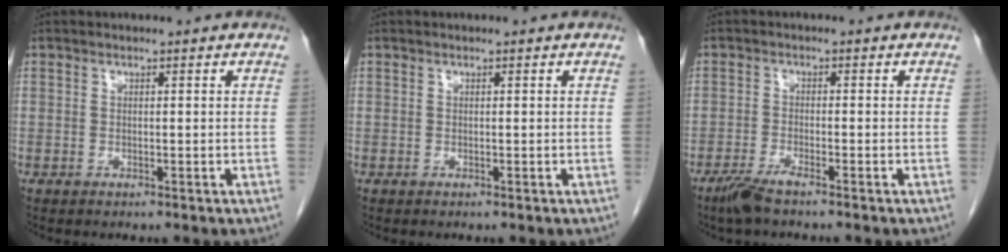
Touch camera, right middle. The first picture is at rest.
{"total": 0.0}
{"total": 3.5, "force": [-2.7, 0.2, 2.2], "torque": [-0.051, -0.007, -0.056]}